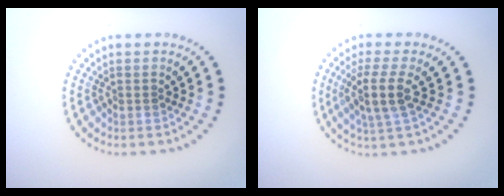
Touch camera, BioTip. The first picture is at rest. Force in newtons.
{"total": 3.3, "press": 2.7, "slide": 2.0}